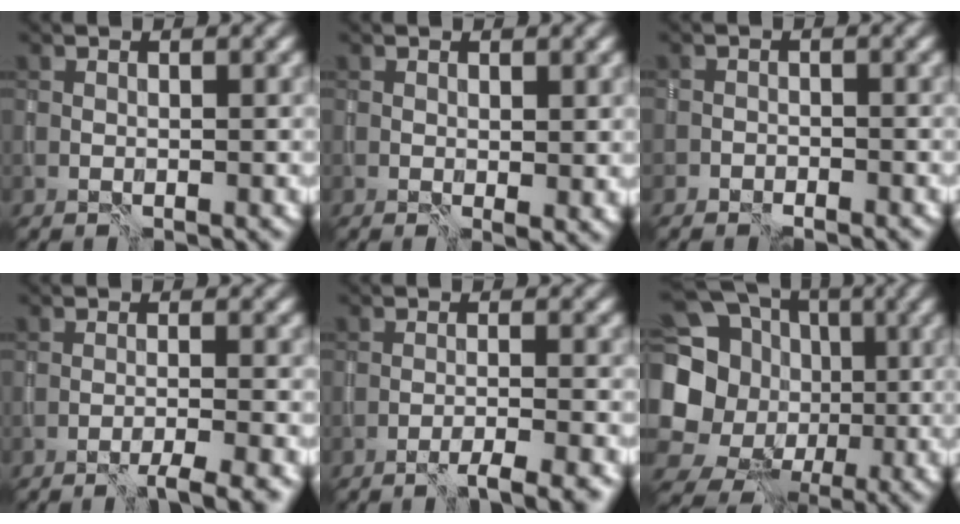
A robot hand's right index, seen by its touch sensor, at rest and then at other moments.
{"total": 1.2, "force": [0.5, 0.5, 1.0], "torque": [-0.015, -0.007, 0.010]}
{"total": 1.3, "force": [-1.2, 0.4, -0.3], "torque": [0.009, -0.003, -0.024]}
{"total": 2.8, "force": [-2.0, 0.1, 1.9], "torque": [-0.016, 0.001, -0.043]}
{"total": 3.0, "force": [-2.3, 0.2, 1.9], "torque": [-0.016, 0.005, -0.048]}
{"total": 18.4, "force": [0.7, 17.1, 6.6], "torque": [-0.173, 0.010, -0.018]}